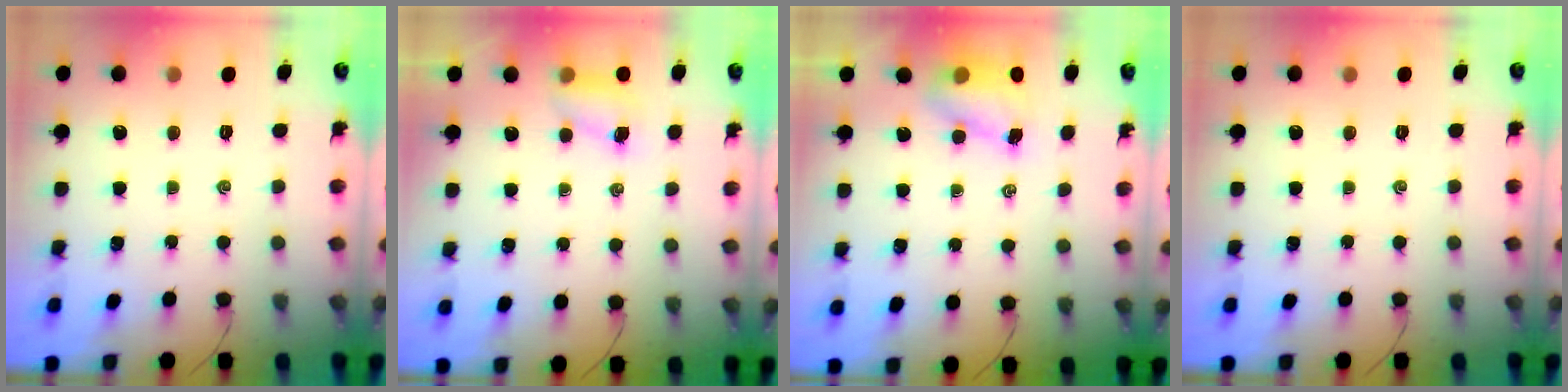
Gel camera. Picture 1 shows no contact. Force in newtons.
{"total": 4.9, "press": 4.8, "slide": 1.0}
{"total": 6.0, "press": 5.9, "slide": 0.7}
{"total": 0.0}